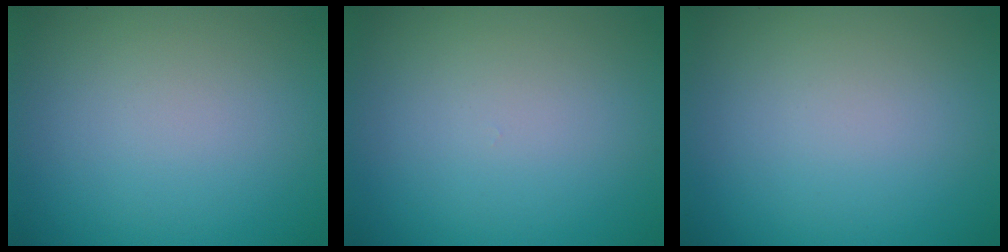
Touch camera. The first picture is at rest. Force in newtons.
{"total": 0.0}
{"total": 0.0}